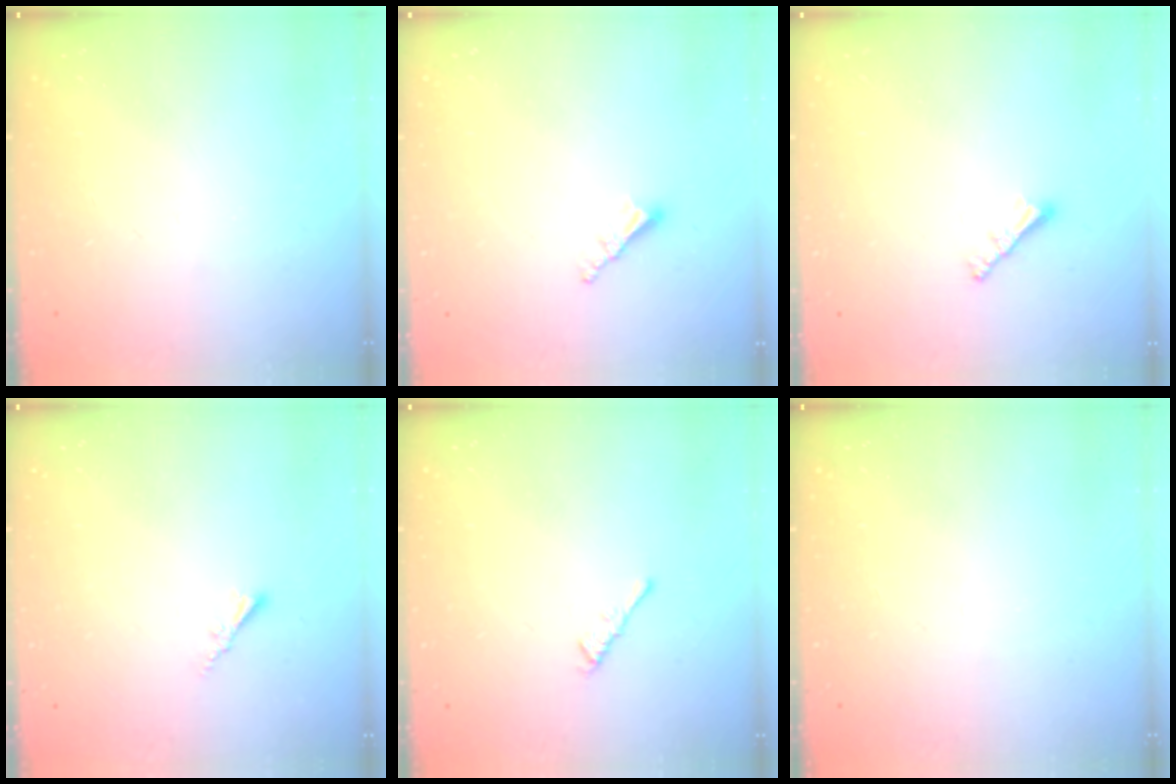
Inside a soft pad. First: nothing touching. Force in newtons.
{"total": 2.5, "press": 2.5, "slide": 0.3}
{"total": 2.0, "press": 2.0, "slide": 0.5}
{"total": 1.7, "press": 1.6, "slide": 0.5}
{"total": 1.1, "press": 1.0, "slide": 0.4}
{"total": 0.0}